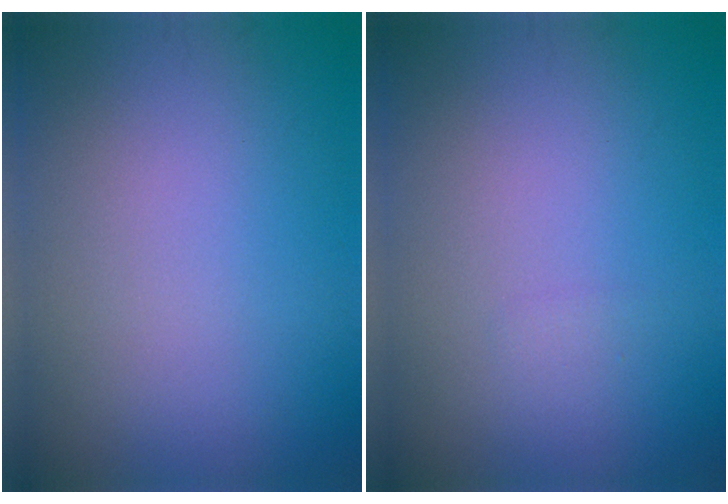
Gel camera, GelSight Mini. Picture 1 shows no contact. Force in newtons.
{"total": 0.5, "press": 0.5, "slide": 0.0}